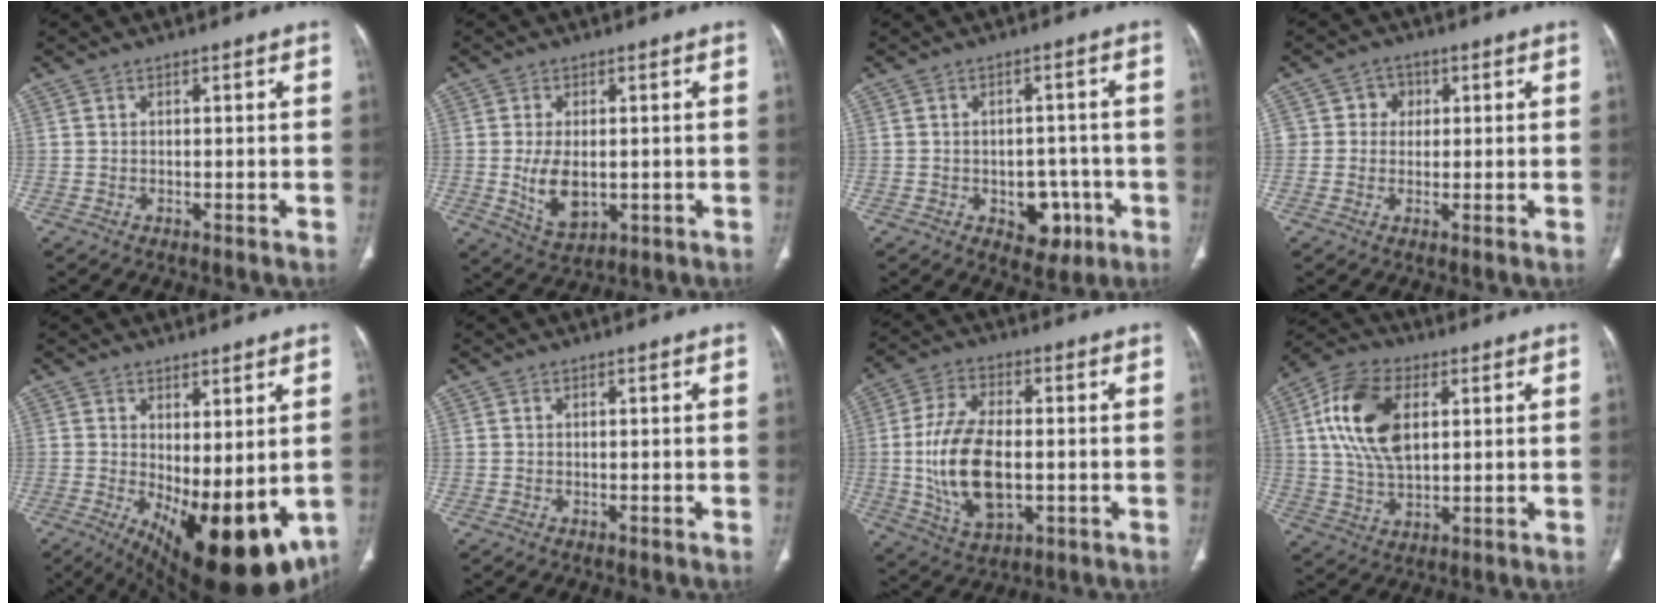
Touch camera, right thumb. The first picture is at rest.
{"total": 7.7, "force": [-0.6, 4.5, 6.2], "torque": [-0.106, -0.012, 0.004]}
{"total": 7.5, "force": [-2.7, 5.2, 4.8], "torque": [-0.026, 0.017, -0.025]}
{"total": 3.8, "force": [0.8, 3.7, 0.8], "torque": [0.019, 0.006, 0.005]}
{"total": 17.6, "force": [-2.8, 7.4, 15.7], "torque": [-0.213, -0.027, -0.012]}
{"total": 0.0}
{"total": 14.4, "force": [-1.1, 7.8, 12.0], "torque": [-0.227, -0.004, -0.009]}
{"total": 15.0, "force": [3.7, 8.8, 11.6], "torque": [-0.219, 0.004, 0.067]}